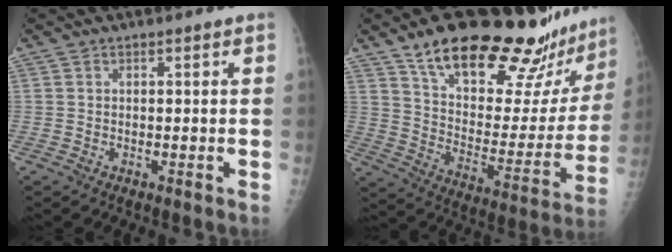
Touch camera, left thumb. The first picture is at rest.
{"total": 28.5, "force": [21.8, 8.4, 16.4], "torque": [-0.202, -0.095, 0.319]}